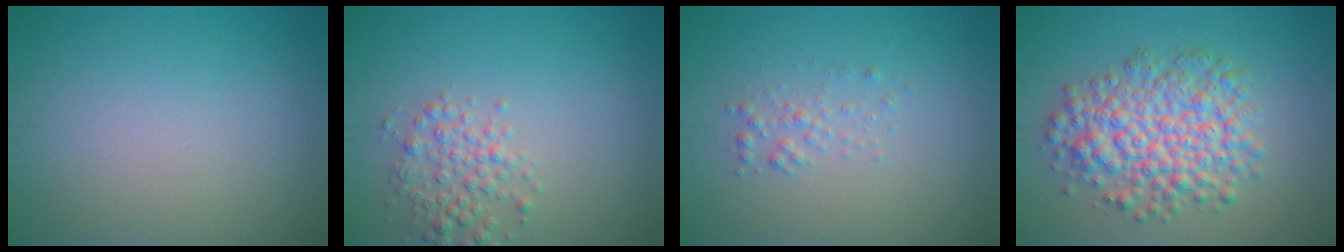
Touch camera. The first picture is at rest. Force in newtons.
{"total": 2.7, "press": 2.7, "slide": 0.1}
{"total": 1.3, "press": 1.3, "slide": 0.1}
{"total": 7.0, "press": 7.0, "slide": 0.2}